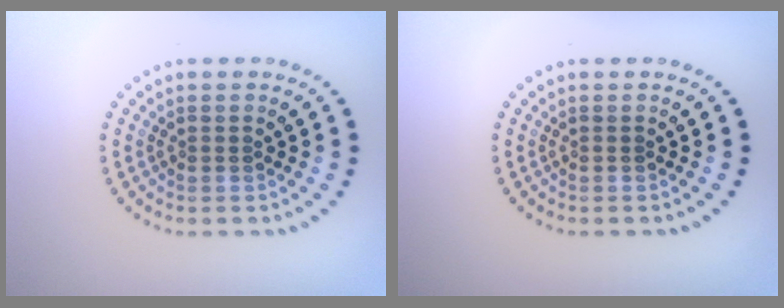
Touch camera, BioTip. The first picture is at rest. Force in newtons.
{"total": 0.0}